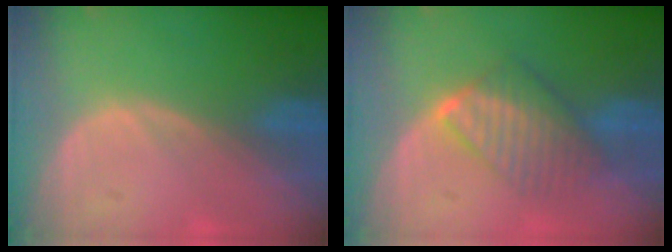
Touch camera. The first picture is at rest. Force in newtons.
{"total": 6.4, "press": 6.4, "slide": 0.8}